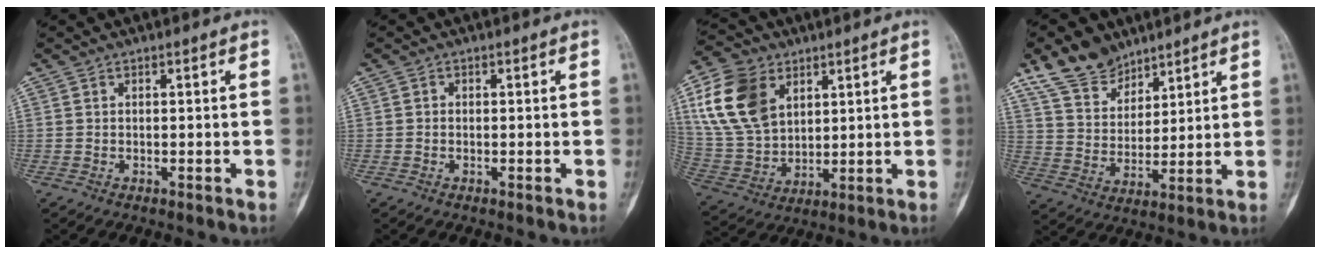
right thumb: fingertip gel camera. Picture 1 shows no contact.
{"total": 0.5, "force": [-0.2, 0.5, 0.1], "torque": [0.007, 0.003, -0.006]}
{"total": 16.3, "force": [6.4, 11.2, 10.0], "torque": [-0.183, -0.014, 0.133]}
{"total": 10.7, "force": [8.2, 6.1, 3.3], "torque": [-0.036, -0.042, 0.162]}